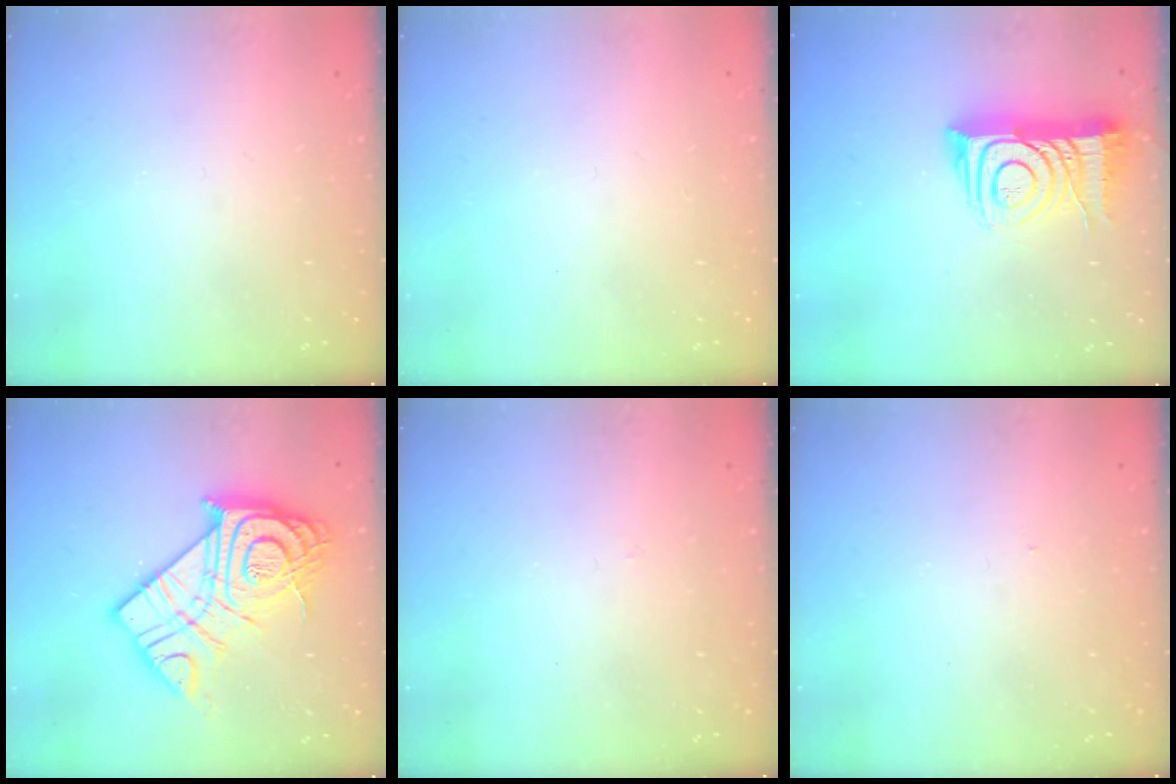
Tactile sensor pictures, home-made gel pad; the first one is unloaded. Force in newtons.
{"total": 1.6, "press": 1.6, "slide": 0.1}
{"total": 12.9, "press": 12.8, "slide": 1.1}
{"total": 24.3, "press": 24.1, "slide": 2.4}
{"total": 2.8, "press": 2.8, "slide": 0.4}
{"total": 3.2, "press": 3.2, "slide": 0.5}